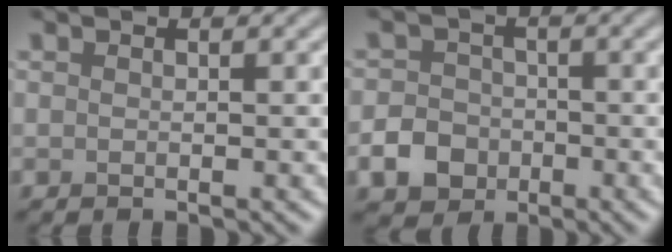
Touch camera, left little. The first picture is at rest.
{"total": 3.7, "force": [-1.5, 3.1, 1.4], "torque": [-0.026, 0.002, -0.035]}